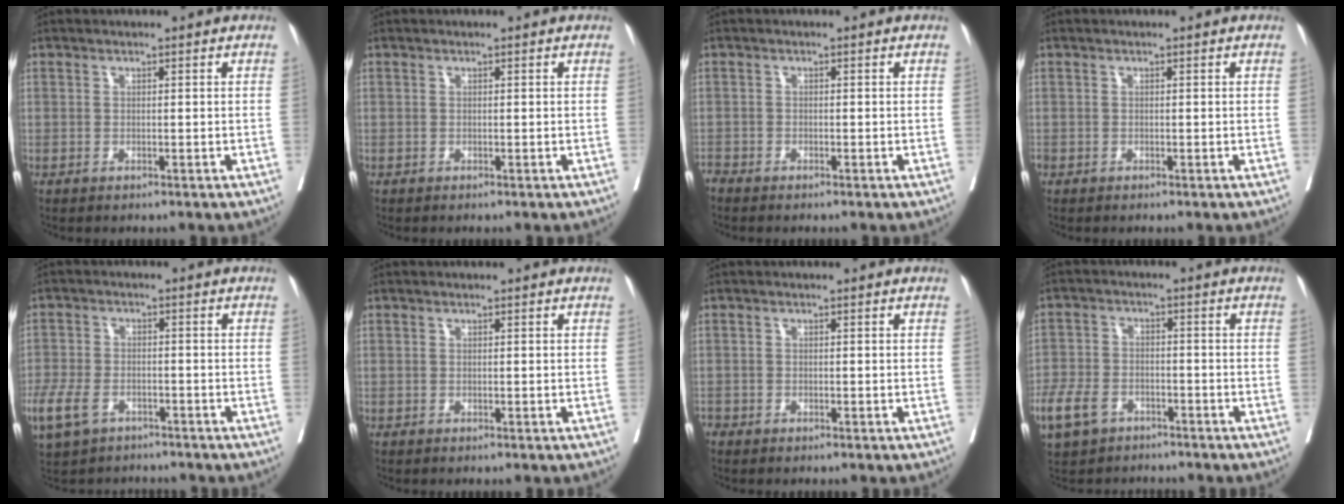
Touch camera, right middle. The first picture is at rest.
{"total": 0.0}
{"total": 1.1, "force": [-1.0, 0.1, -0.1], "torque": [0.005, -0.003, -0.021]}
{"total": 0.6, "force": [-0.4, 0.5, 0.2], "torque": [-0.006, 0.002, -0.008]}
{"total": 12.0, "force": [-7.7, 6.8, 6.2], "torque": [-0.166, -0.005, -0.121]}
{"total": 0.0}
{"total": 1.0, "force": [-0.8, 0.6, 0.0], "torque": [-0.002, 0.001, -0.016]}
{"total": 8.4, "force": [-5.5, 5.0, 3.9], "torque": [-0.099, -0.002, -0.098]}